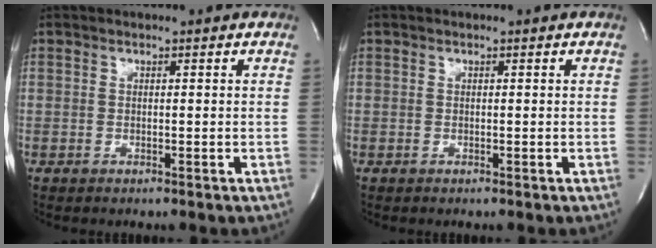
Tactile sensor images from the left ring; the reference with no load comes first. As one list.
[{"total": 0.0}]